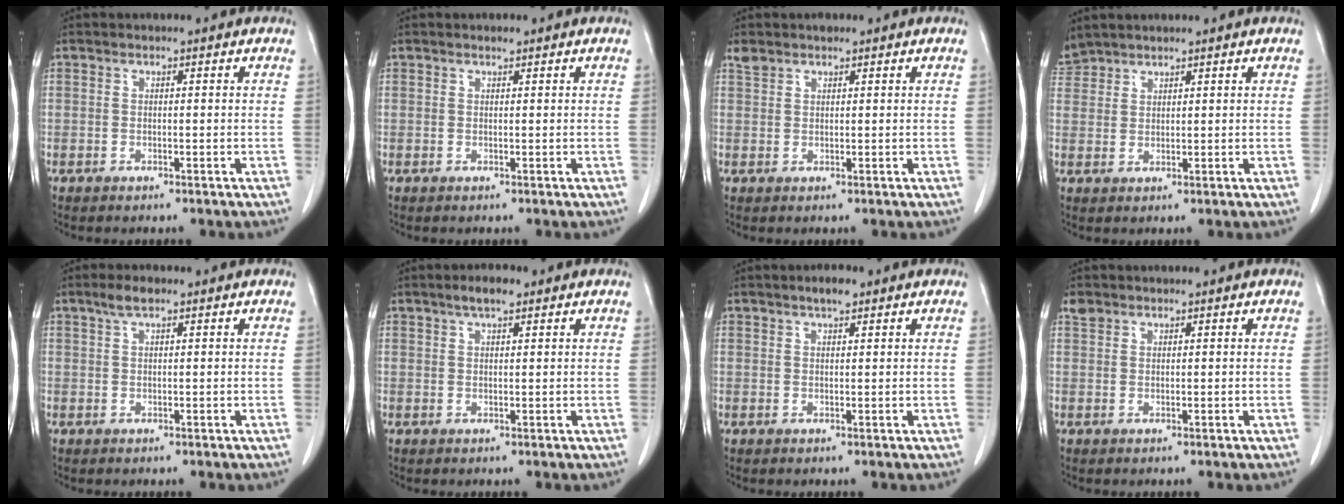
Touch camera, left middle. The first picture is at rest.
{"total": 0.5, "force": [0.5, 0.0, 0.2], "torque": [-0.012, -0.003, 0.010]}
{"total": 1.9, "force": [1.6, 0.7, 0.6], "torque": [-0.018, 0.012, 0.032]}
{"total": 3.3, "force": [3.2, 0.7, -0.1], "torque": [-0.005, 0.015, 0.068]}
{"total": 2.3, "force": [1.6, 0.6, 1.6], "torque": [-0.035, 0.009, 0.031]}
{"total": 3.1, "force": [2.1, 0.8, 2.1], "torque": [-0.040, 0.006, 0.036]}
{"total": 2.3, "force": [1.7, 0.5, 1.5], "torque": [-0.029, 0.004, 0.027]}
{"total": 1.3, "force": [1.1, 0.7, 0.2], "torque": [-0.007, 0.006, 0.022]}